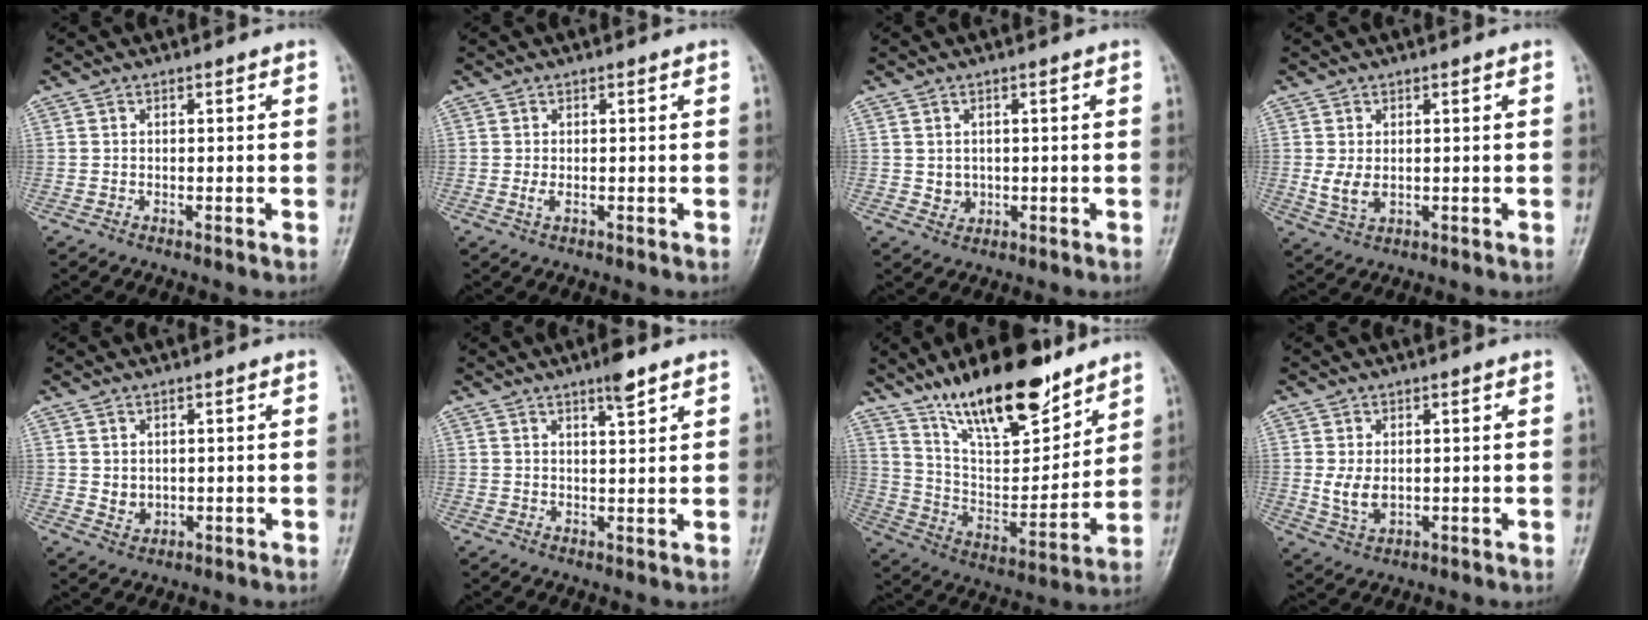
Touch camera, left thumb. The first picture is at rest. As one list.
[{"total": 1.6, "force": [0.1, 0.7, 1.4], "torque": [-0.026, 0.000, 0.005]}, {"total": 2.5, "force": [0.2, 2.3, 1.1], "torque": [-0.008, -0.001, 0.009]}, {"total": 4.1, "force": [0.3, 2.6, 3.1], "torque": [-0.059, -0.009, 0.011]}, {"total": 2.8, "force": [0.6, 2.2, 1.7], "torque": [-0.019, -0.009, 0.018]}, {"total": 4.0, "force": [2.8, 0.8, 2.8], "torque": [-0.040, -0.016, 0.044]}, {"total": 21.6, "force": [15.4, 7.7, 13.1], "torque": [-0.169, -0.079, 0.271]}, {"total": 4.6, "force": [0.5, 2.9, 3.5], "torque": [-0.060, -0.011, 0.016]}]